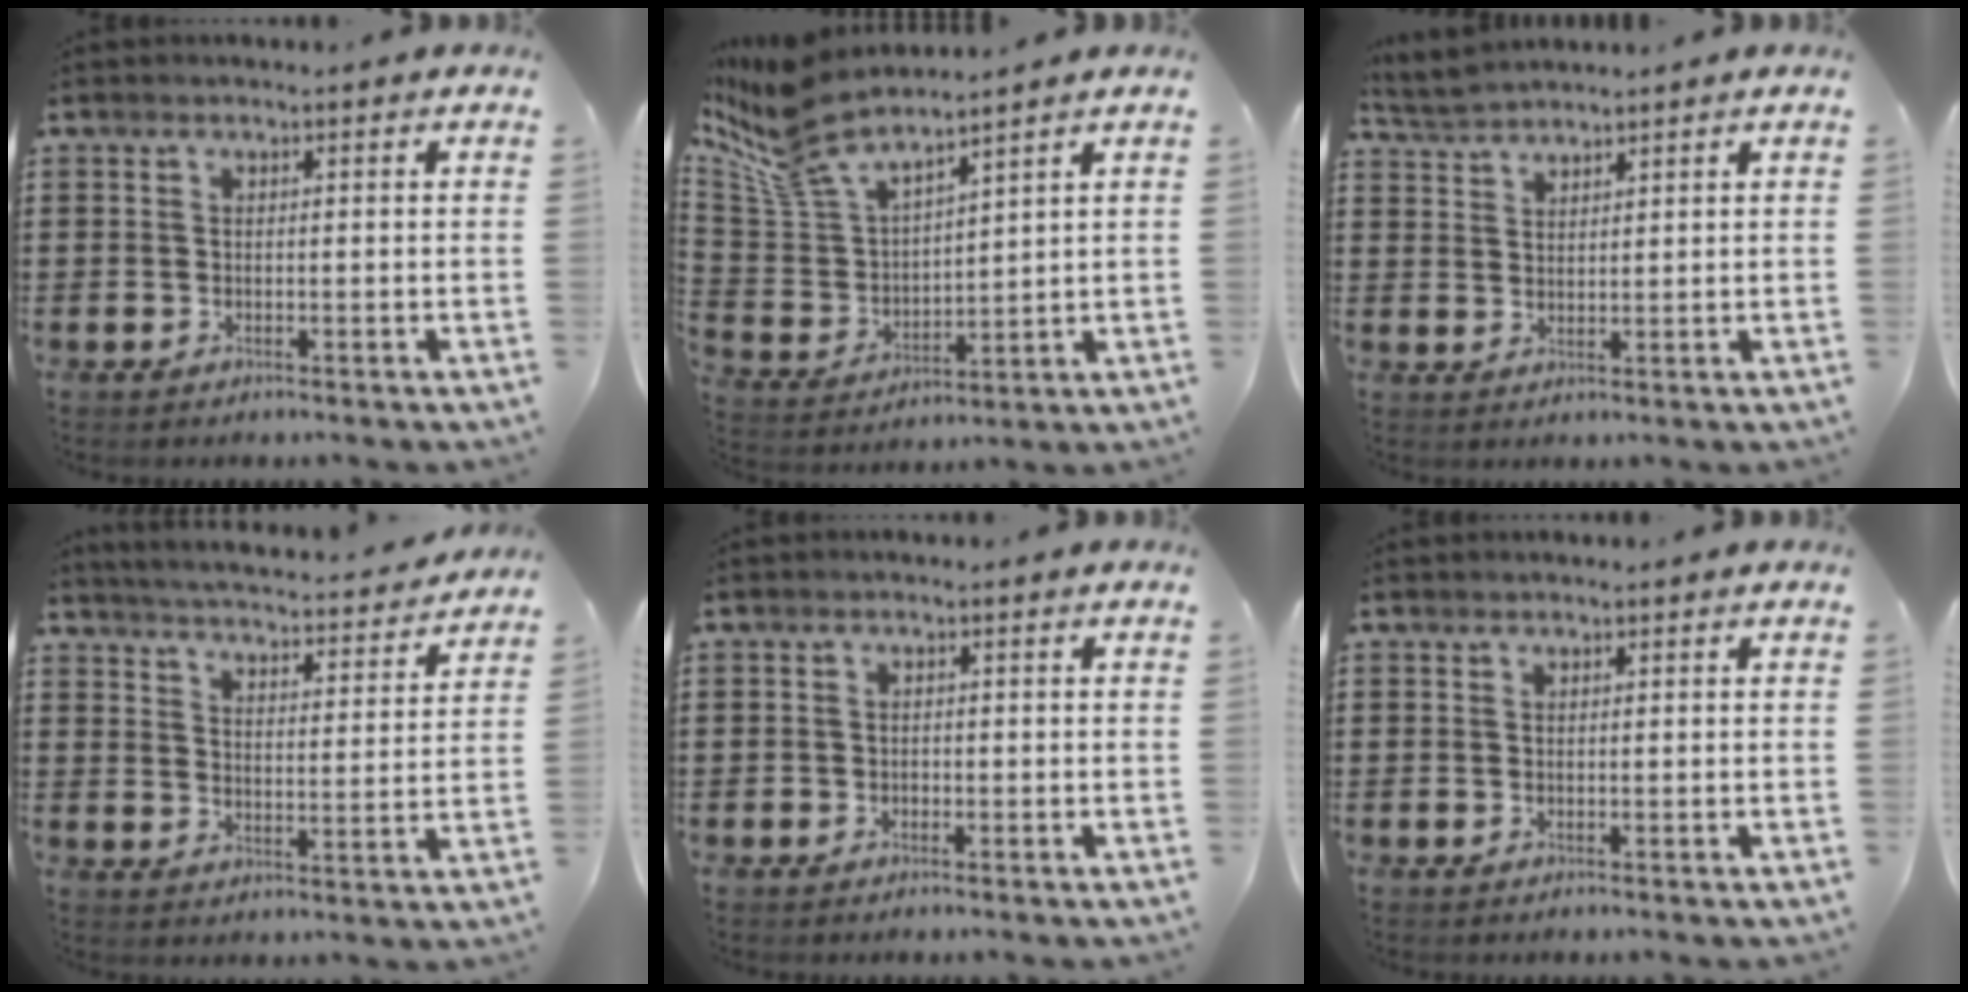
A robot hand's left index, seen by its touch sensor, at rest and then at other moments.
{"total": 9.7, "force": [8.3, 2.0, 4.7], "torque": [-0.131, -0.042, 0.148]}
{"total": 2.9, "force": [2.8, 0.5, 0.5], "torque": [-0.020, -0.001, 0.054]}
{"total": 3.8, "force": [3.7, -0.6, 0.5], "torque": [-0.032, -0.036, 0.056]}
{"total": 0.7, "force": [-0.2, 0.6, 0.2], "torque": [-0.007, 0.003, -0.006]}
{"total": 0.0}